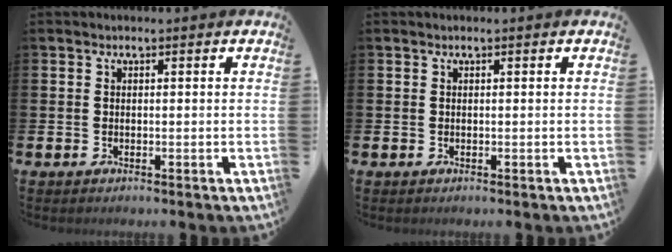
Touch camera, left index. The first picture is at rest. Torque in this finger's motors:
{"motor_torque": [0.08, 0.07, 0.03, 0.02]}